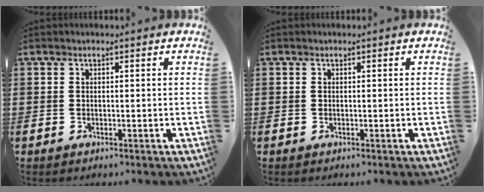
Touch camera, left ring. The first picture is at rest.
{"total": 0.0}